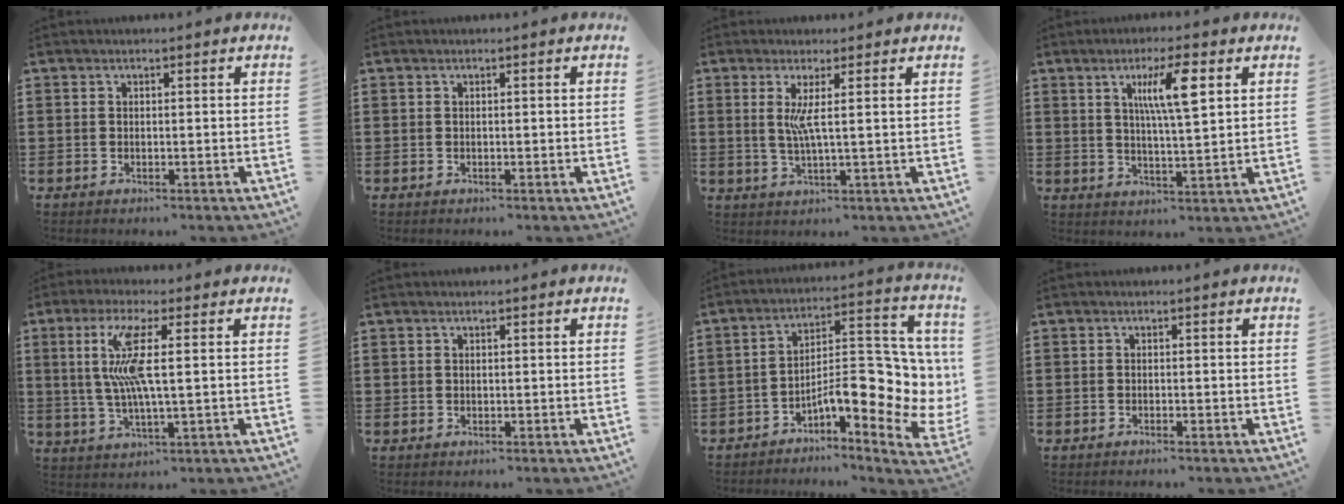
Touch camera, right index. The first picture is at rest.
{"total": 0.0}
{"total": 4.2, "force": [0.9, -0.2, 4.1], "torque": [-0.080, -0.008, 0.014]}
{"total": 7.8, "force": [3.0, 1.2, 7.1], "torque": [-0.139, 0.004, 0.044]}
{"total": 8.8, "force": [1.5, 1.0, 8.6], "torque": [-0.192, -0.013, 0.012]}
{"total": 0.0}
{"total": 10.3, "force": [-2.9, 3.8, 9.1], "torque": [-0.128, -0.034, -0.062]}
{"total": 0.6, "force": [-0.5, -0.1, 0.2], "torque": [-0.005, -0.002, -0.011]}